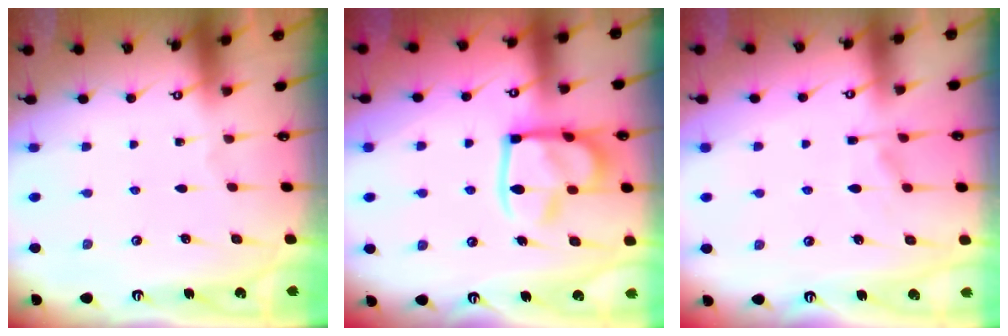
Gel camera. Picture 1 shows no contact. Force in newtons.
{"total": 16.5, "press": 16.4, "slide": 1.8}
{"total": 1.3, "press": 0.6, "slide": 1.1}